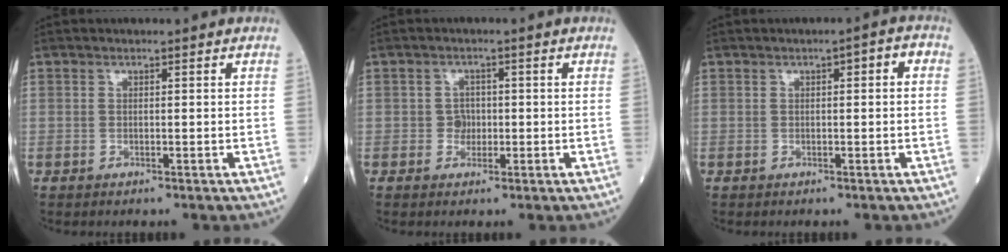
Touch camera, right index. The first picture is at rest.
{"total": 1.9, "force": [-0.3, 1.7, 0.9], "torque": [-0.008, 0.005, -0.006]}
{"total": 2.4, "force": [0.4, 0.6, 2.3], "torque": [-0.032, 0.013, 0.003]}